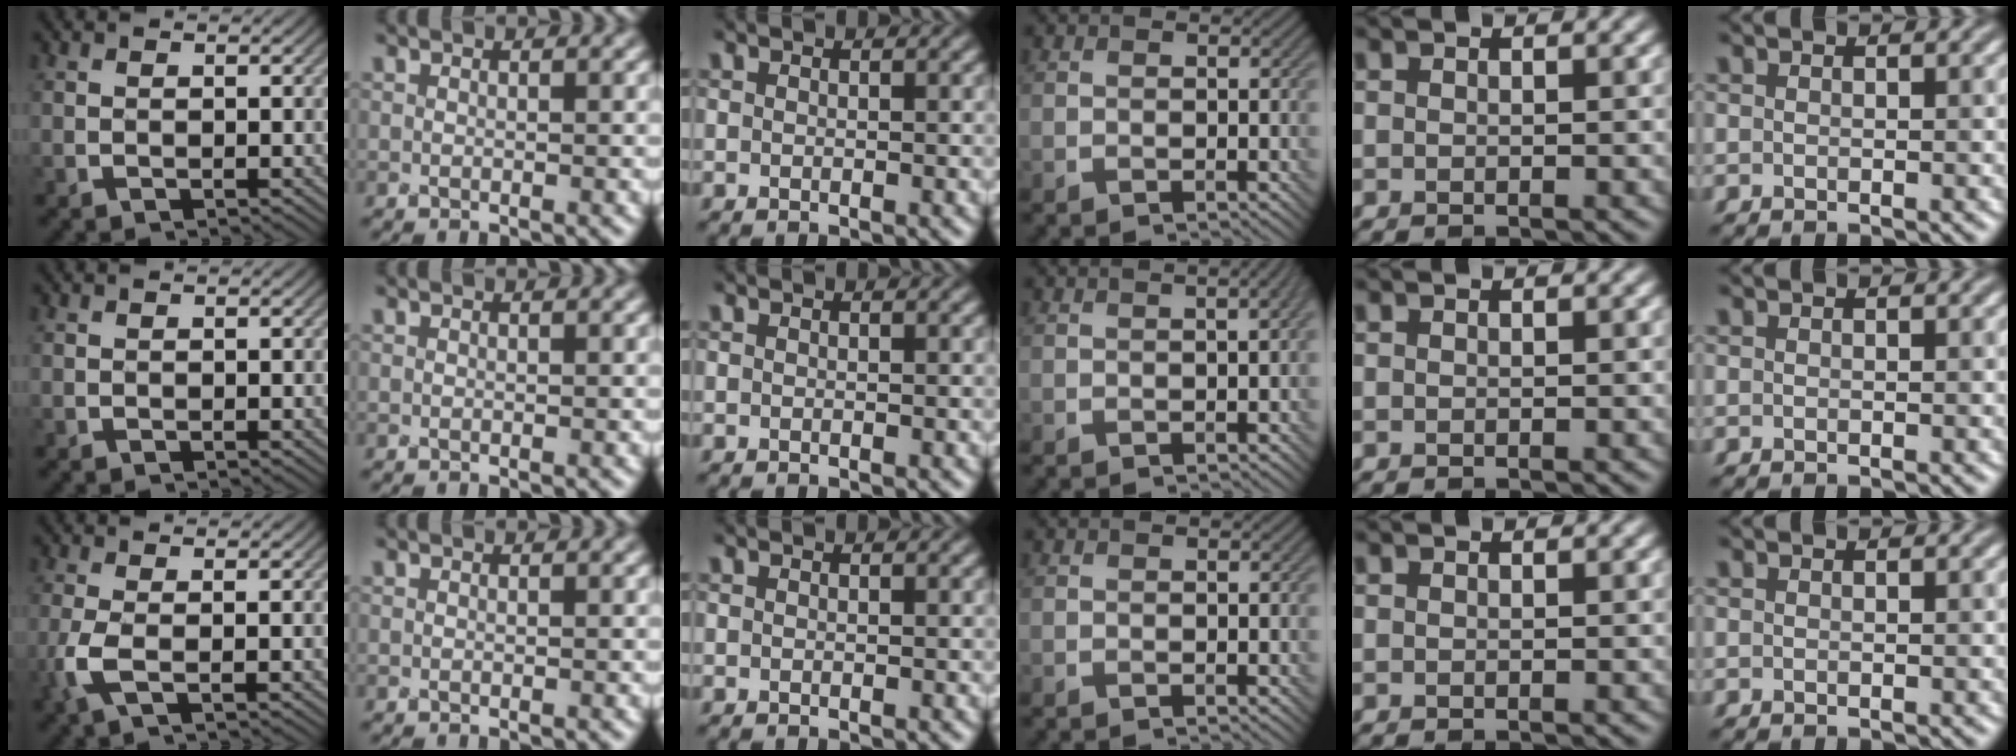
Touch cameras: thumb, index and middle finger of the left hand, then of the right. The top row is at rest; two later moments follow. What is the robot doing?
{"motion": "screw", "object": "bottle cap"}